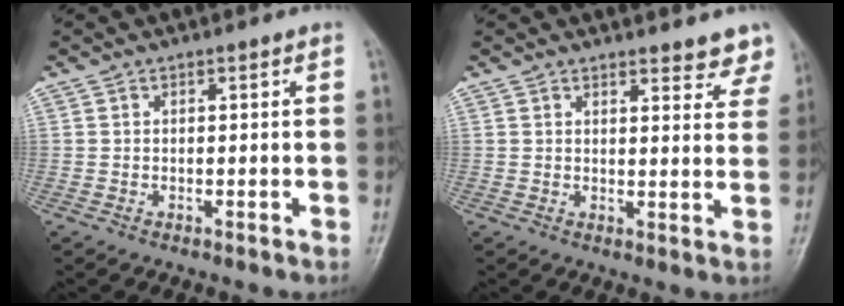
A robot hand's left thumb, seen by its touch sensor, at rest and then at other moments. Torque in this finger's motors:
{"motor_torque": [0.13, 0.03, 0.09, -0.33, 0.08]}